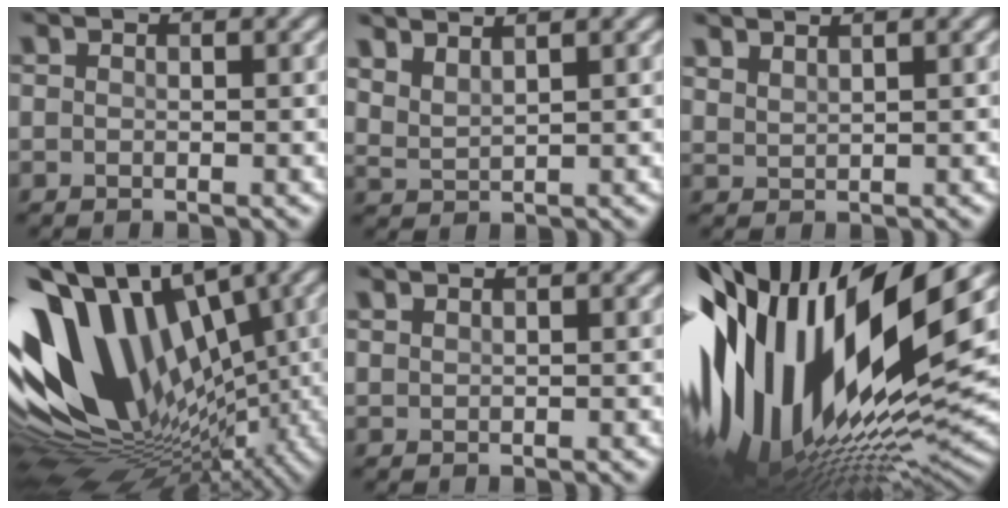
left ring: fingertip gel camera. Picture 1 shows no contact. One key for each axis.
{"total": 3.2, "fx": 2.8, "fy": 0.8, "fz": 1.4, "tx": -0.020, "ty": 0.007, "tz": 0.045}
{"total": 2.1, "fx": 1.9, "fy": 0.5, "fz": 0.7, "tx": -0.005, "ty": 0.003, "tz": 0.027}
{"total": 16.0, "fx": 0.1, "fy": 10.8, "fz": 11.8, "tx": -0.233, "ty": 0.018, "tz": -0.010}
{"total": 0.7, "fx": 0.7, "fy": 0.1, "fz": 0.2, "tx": -0.003, "ty": -0.001, "tz": 0.012}
{"total": 19.6, "fx": 1.6, "fy": 7.8, "fz": 17.9, "tx": -0.338, "ty": -0.030, "tz": 0.026}